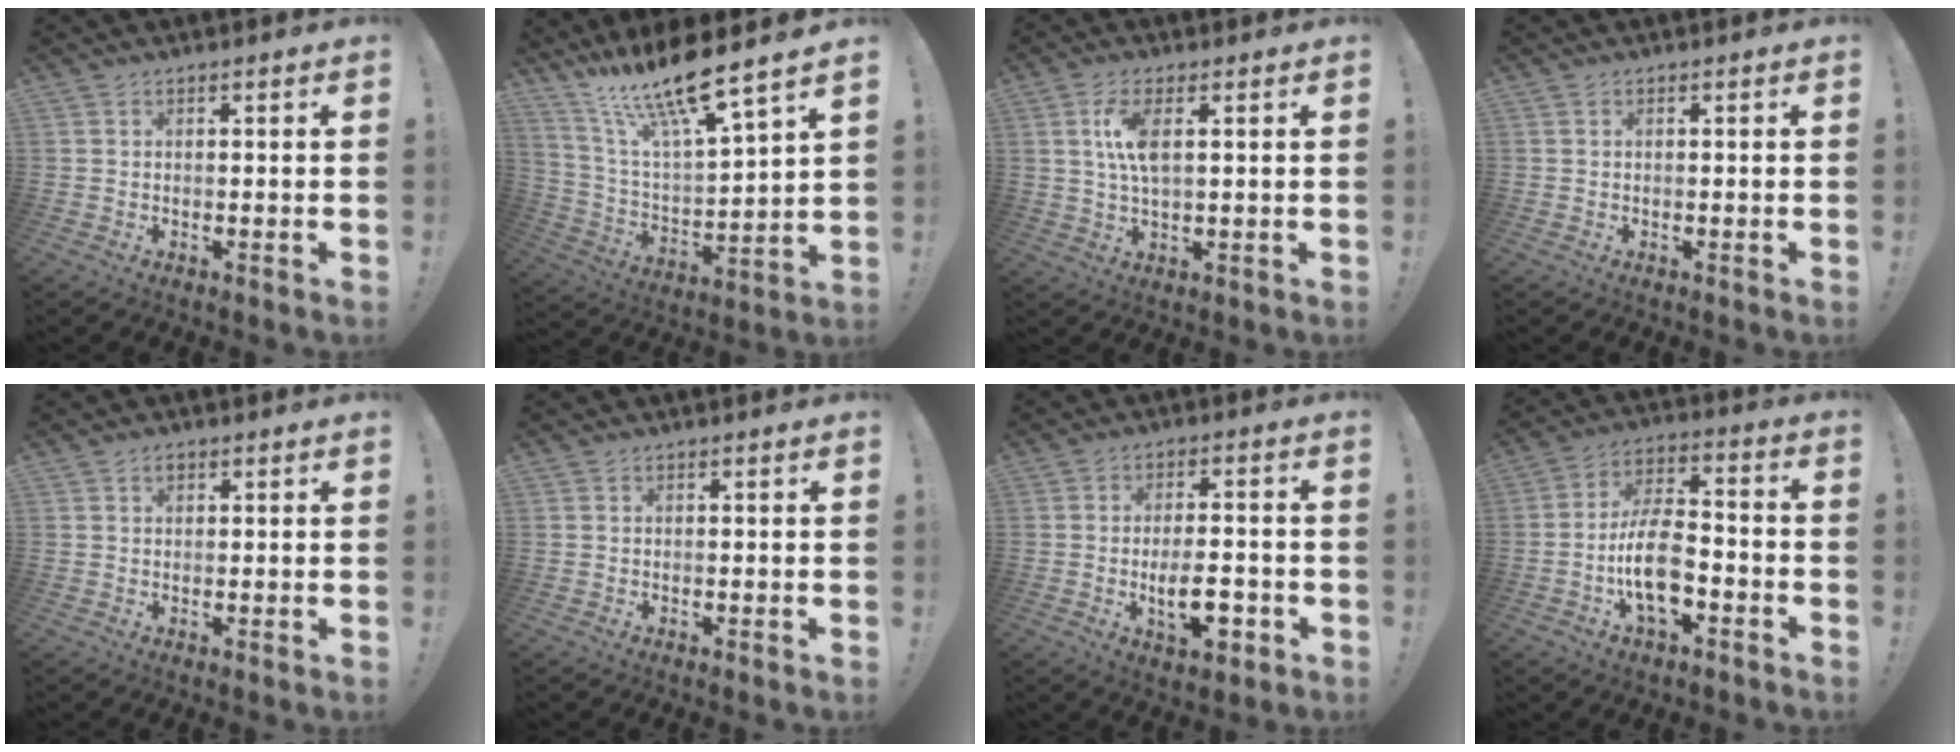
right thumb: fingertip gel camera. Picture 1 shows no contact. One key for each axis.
{"total": 15.9, "fx": 12.9, "fy": 1.3, "fz": 9.1, "tx": -0.171, "ty": -0.103, "tz": 0.214}
{"total": 7.9, "fx": 1.9, "fy": 2.9, "fz": 7.1, "tx": -0.136, "ty": -0.008, "tz": 0.027}
{"total": 0.0}
{"total": 1.5, "fx": 0.8, "fy": 0.9, "fz": 0.8, "tx": -0.012, "ty": 0.003, "tz": 0.014}
{"total": 0.0}
{"total": 10.0, "fx": -2.8, "fy": 4.1, "fz": 8.7, "tx": -0.135, "ty": 0.003, "tz": -0.048}
{"total": 14.3, "fx": -4.2, "fy": 7.8, "fz": 11.1, "tx": -0.208, "ty": 0.023, "tz": -0.073}